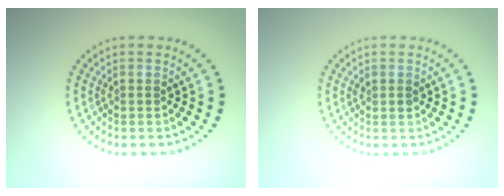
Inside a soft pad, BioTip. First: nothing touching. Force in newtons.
{"total": 0.7, "press": 0.7, "slide": 0.2}